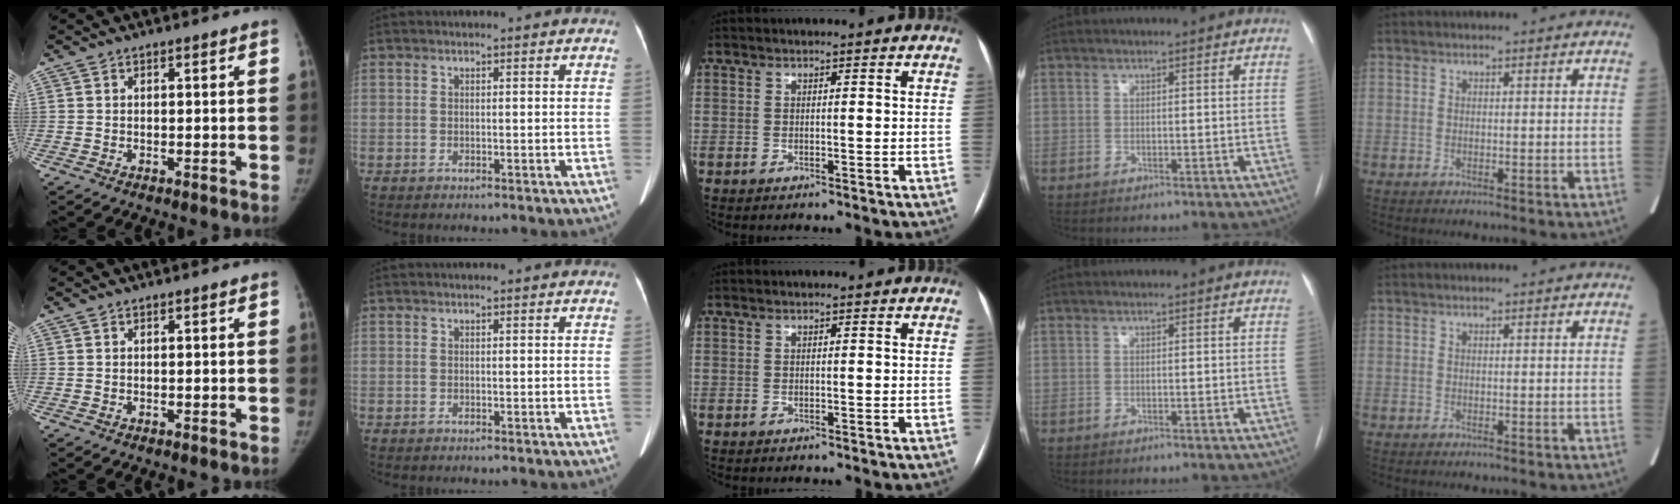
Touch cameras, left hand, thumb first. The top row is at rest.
{}